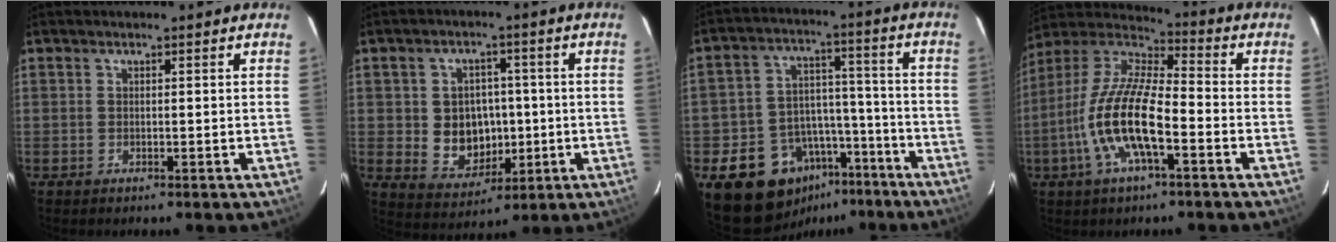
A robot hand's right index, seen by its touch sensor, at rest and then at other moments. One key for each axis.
{"total": 9.4, "fx": -0.7, "fy": 8.1, "fz": 4.6, "tx": -0.106, "ty": 0.008, "tz": 0.008}
{"total": 15.6, "fx": -10.0, "fy": 10.9, "fz": 4.8, "tx": -0.106, "ty": 0.053, "tz": -0.132}
{"total": 15.8, "fx": -5.4, "fy": 4.8, "fz": 14.1, "tx": -0.288, "ty": -0.006, "tz": -0.111}